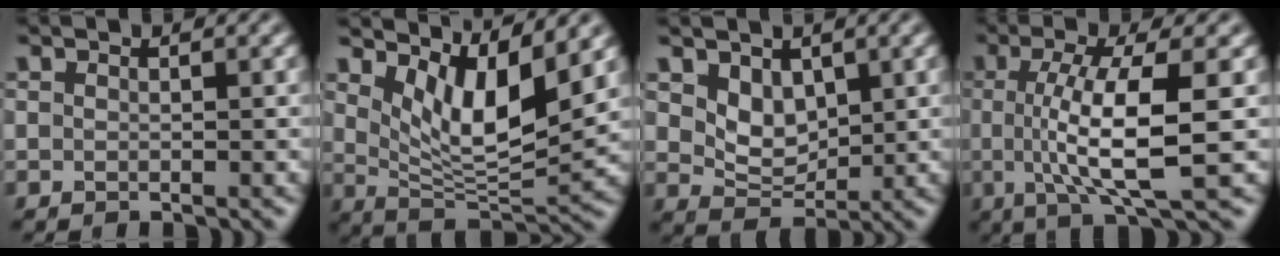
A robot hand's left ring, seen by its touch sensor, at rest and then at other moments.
{"total": 6.7, "force": [3.1, 2.4, 5.5], "torque": [-0.098, -0.022, 0.056]}
{"total": 3.1, "force": [1.4, 2.1, 1.8], "torque": [-0.039, -0.011, 0.029]}
{"total": 7.8, "force": [-0.3, 2.0, 7.5], "torque": [-0.131, -0.008, -0.003]}